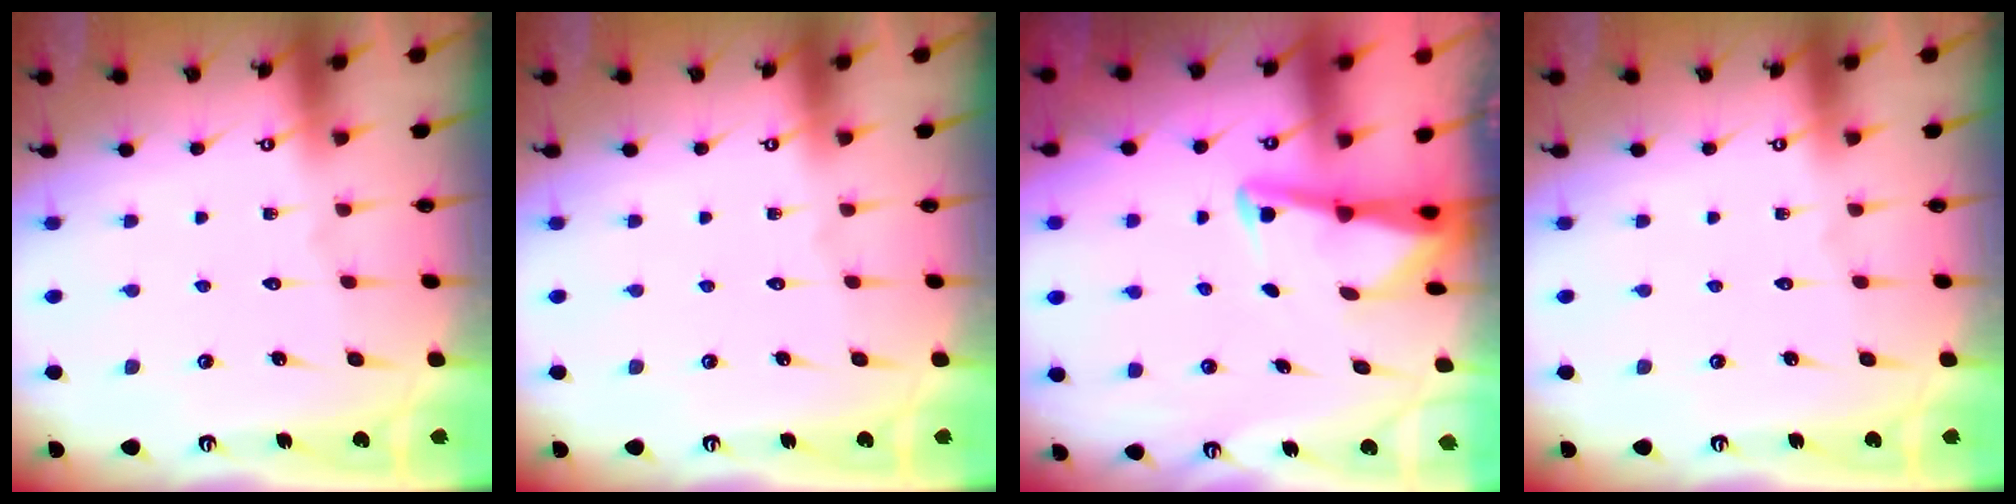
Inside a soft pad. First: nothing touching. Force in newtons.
{"total": 0.0}
{"total": 3.1, "press": 3.0, "slide": 0.4}
{"total": 0.0}